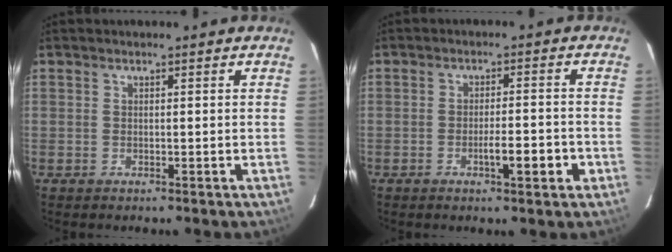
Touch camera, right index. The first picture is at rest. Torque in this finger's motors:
{"motor_torque": [0.22, -0.19, 0.10, 0.04]}